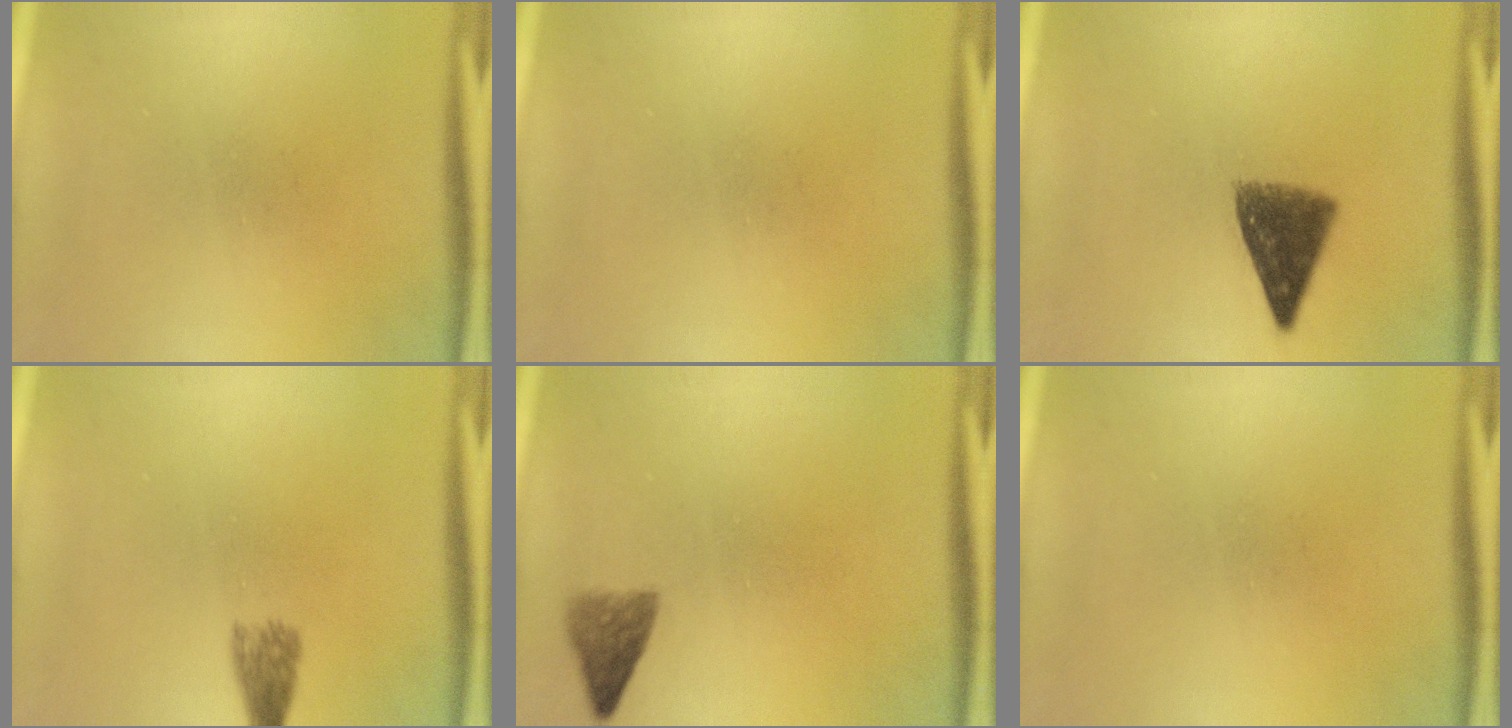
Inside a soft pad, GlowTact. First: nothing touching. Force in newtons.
{"total": 0.0}
{"total": 8.0}
{"total": 2.7}
{"total": 2.6}
{"total": 0.0}